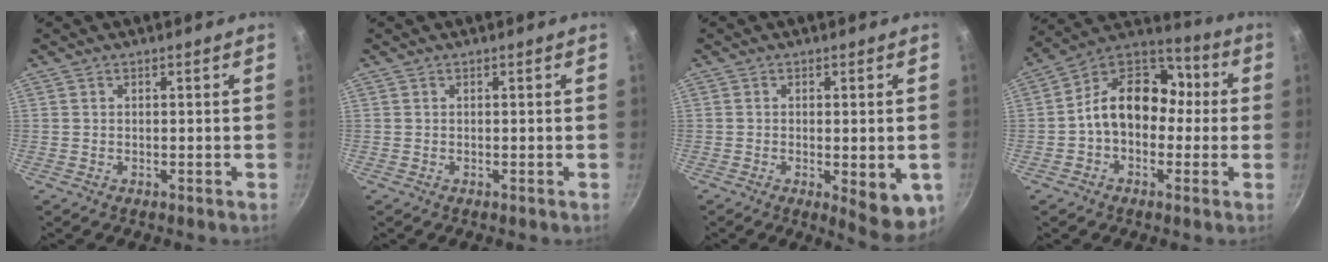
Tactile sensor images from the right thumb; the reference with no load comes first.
{"total": 0.0}
{"total": 9.0, "force": [-2.2, 2.9, 8.2], "torque": [-0.087, -0.004, -0.020]}
{"total": 15.4, "force": [-0.5, 11.6, 10.1], "torque": [-0.113, 0.052, -0.033]}